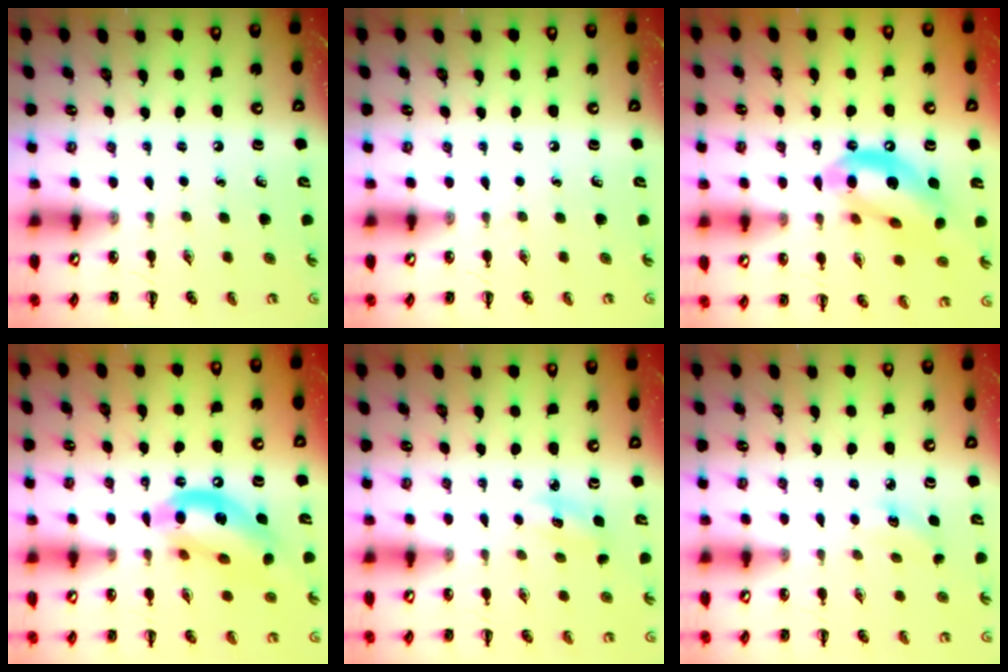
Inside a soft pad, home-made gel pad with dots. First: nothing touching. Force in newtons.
{"total": 0.0}
{"total": 13.7, "press": 13.3, "slide": 3.6}
{"total": 14.2, "press": 13.8, "slide": 3.3}
{"total": 4.0, "press": 3.8, "slide": 1.2}
{"total": 3.4, "press": 3.3, "slide": 0.8}